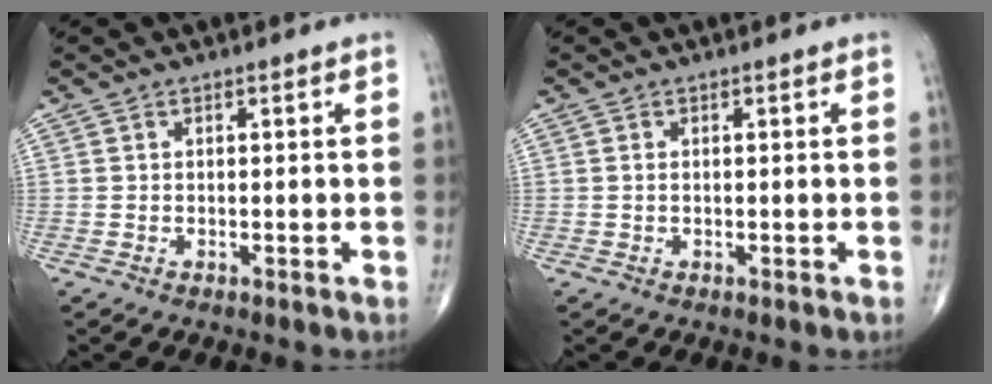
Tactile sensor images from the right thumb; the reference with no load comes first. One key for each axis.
{"total": 0.5, "fx": 0.1, "fy": 0.3, "fz": 0.4, "tx": -0.011, "ty": 0.004, "tz": 0.003}